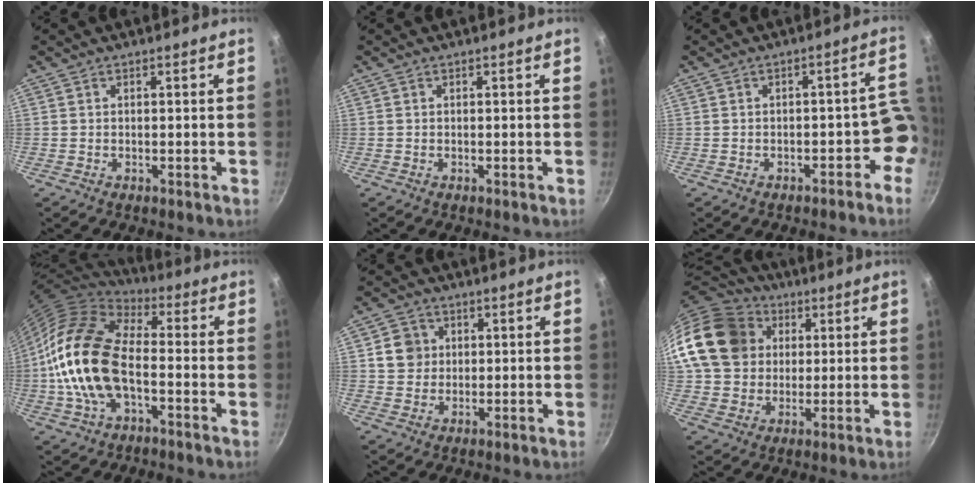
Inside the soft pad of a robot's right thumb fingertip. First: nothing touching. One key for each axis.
{"total": 0.0}
{"total": 6.0, "fx": -3.1, "fy": 3.4, "fz": 3.9, "tx": 0.019, "ty": 0.063, "tz": -0.029}
{"total": 19.1, "fx": -2.9, "fy": 10.7, "fz": 15.5, "tx": -0.278, "ty": 0.028, "tz": -0.065}
{"total": 5.3, "fx": 1.1, "fy": 5.0, "fz": 1.6, "tx": 0.003, "ty": 0.005, "tz": 0.015}
{"total": 19.8, "fx": 4.7, "fy": 16.6, "fz": 9.8, "tx": -0.173, "ty": 0.028, "tz": 0.088}